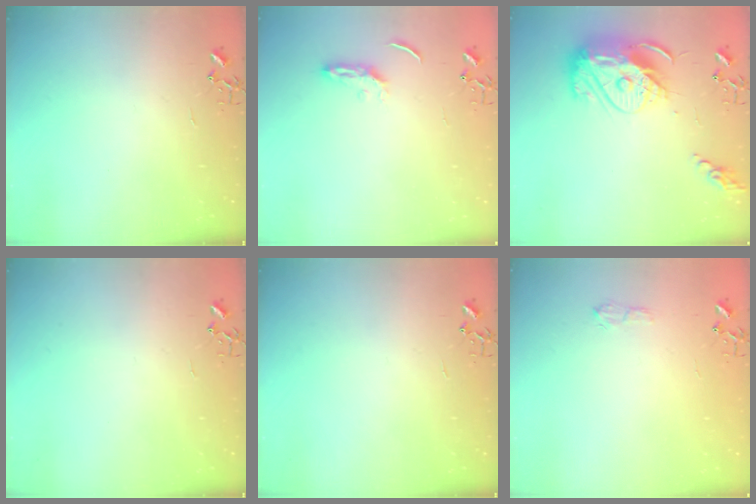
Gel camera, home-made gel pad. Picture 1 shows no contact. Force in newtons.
{"total": 3.9, "press": 3.9, "slide": 0.5}
{"total": 16.0, "press": 15.9, "slide": 1.4}
{"total": 0.0}
{"total": 0.0}
{"total": 4.1, "press": 4.0, "slide": 0.6}